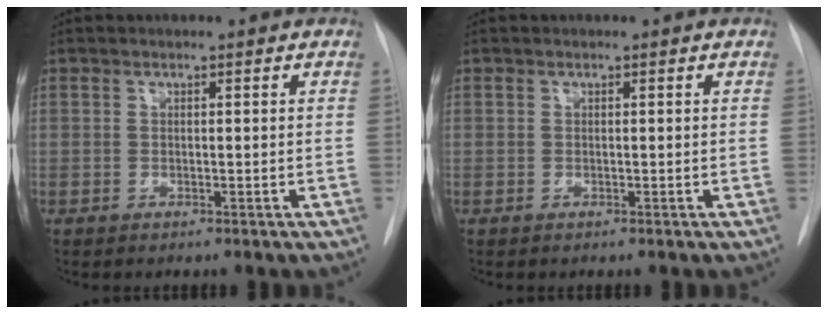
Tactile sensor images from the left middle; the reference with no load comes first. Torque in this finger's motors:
{"motor_torque": [0.00, 0.02, -0.02, 0.00]}